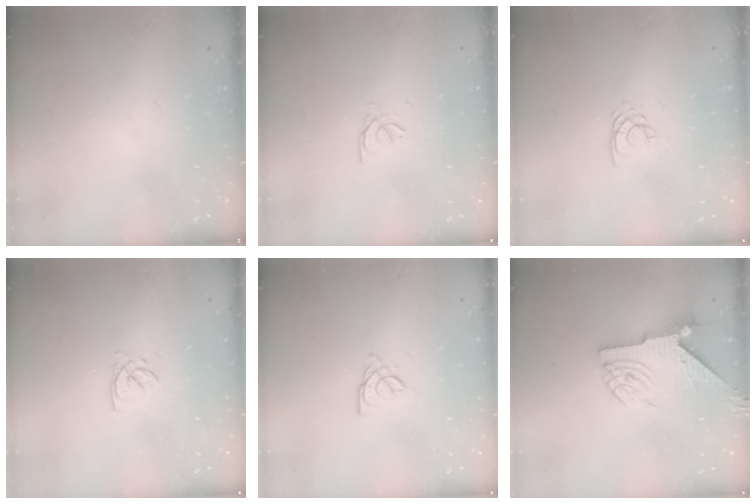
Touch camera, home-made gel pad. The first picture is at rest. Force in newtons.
{"total": 0.9, "press": 0.8, "slide": 0.4}
{"total": 1.9, "press": 1.8, "slide": 0.3}
{"total": 2.3, "press": 2.3, "slide": 0.3}
{"total": 3.0, "press": 2.9, "slide": 0.5}
{"total": 6.8, "press": 6.8, "slide": 0.5}